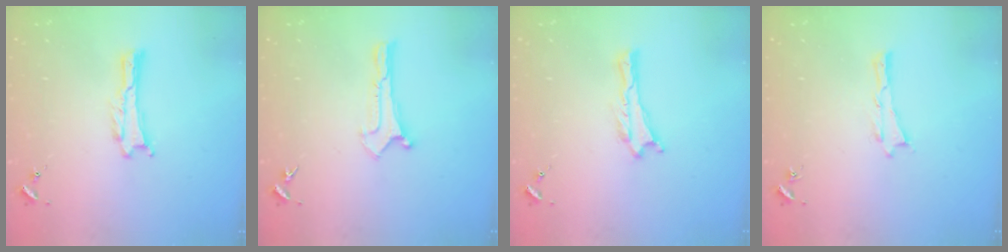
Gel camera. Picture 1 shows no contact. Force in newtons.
{"total": 0.0}
{"total": 0.0}
{"total": 0.0}